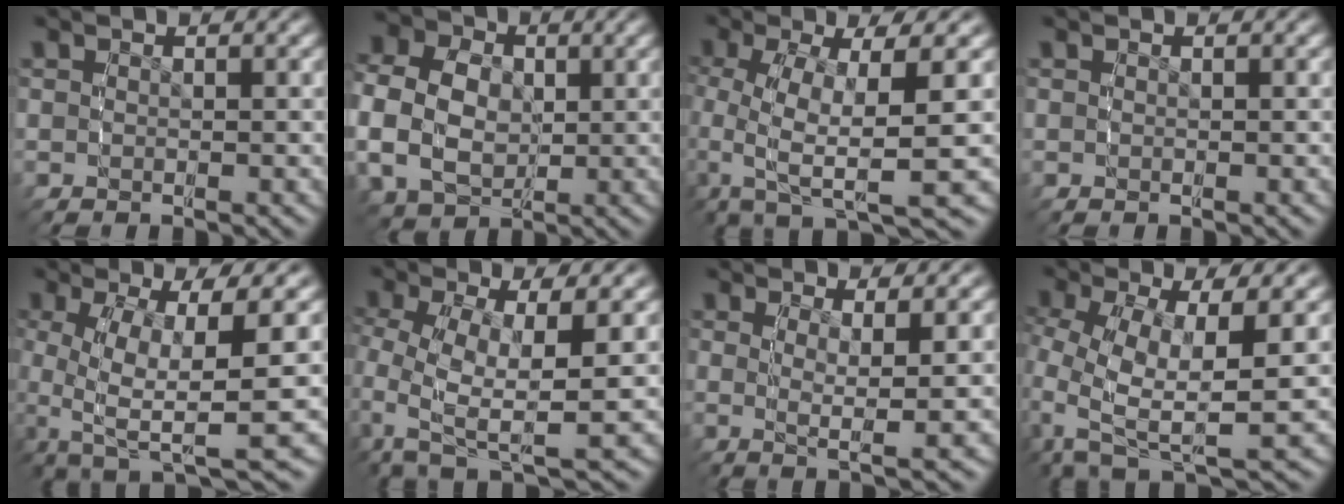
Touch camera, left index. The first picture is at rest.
{"total": 9.0, "force": [0.7, 7.7, 4.7], "torque": [-0.105, -0.013, 0.011]}
{"total": 10.8, "force": [-1.6, 6.5, 8.4], "torque": [-0.166, -0.024, -0.014]}
{"total": 0.0}
{"total": 11.0, "force": [-2.6, 6.1, 8.8], "torque": [-0.164, -0.032, -0.024]}
{"total": 9.0, "force": [-0.8, 5.8, 6.8], "torque": [-0.158, -0.038, 0.002]}
{"total": 4.9, "force": [0.0, 1.0, 4.8], "torque": [-0.071, -0.007, 0.004]}
{"total": 10.1, "force": [-1.2, 6.9, 7.3], "torque": [-0.170, -0.047, -0.001]}